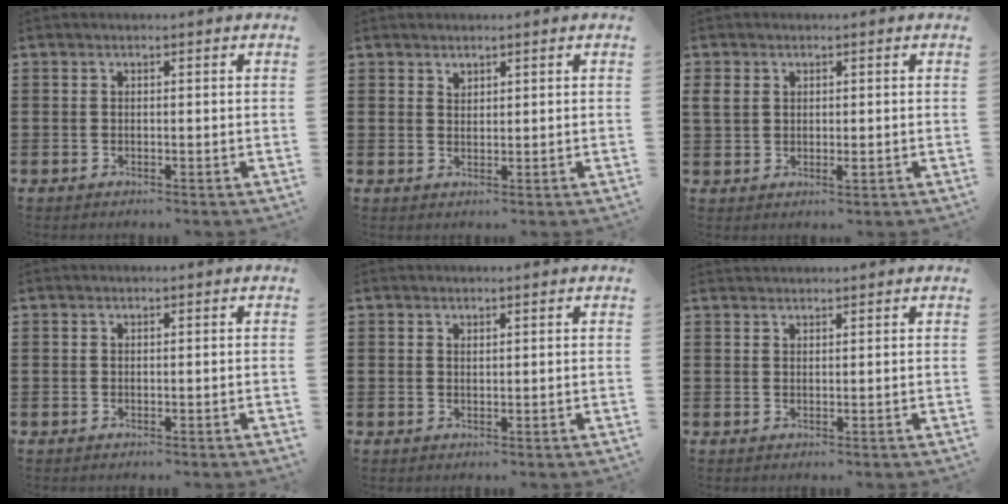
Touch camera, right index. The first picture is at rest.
{"total": 1.2, "force": [1.1, 0.5, 0.1], "torque": [-0.003, -0.001, 0.022]}
{"total": 2.5, "force": [0.6, 1.9, 1.6], "torque": [-0.042, 0.001, 0.010]}
{"total": 0.0}
{"total": 0.6, "force": [0.5, 0.2, 0.1], "torque": [-0.003, 0.001, 0.011]}
{"total": 0.9, "force": [0.8, 0.0, -0.2], "torque": [0.003, 0.001, 0.017]}